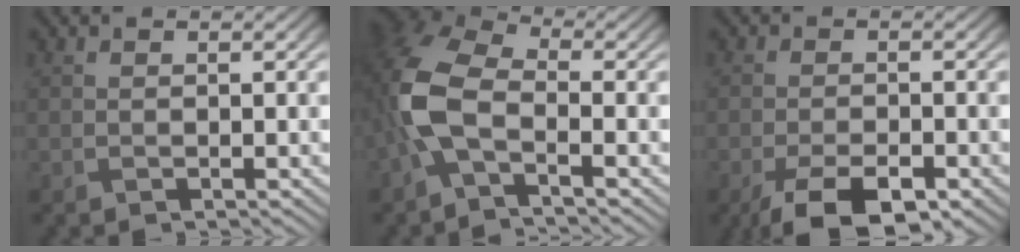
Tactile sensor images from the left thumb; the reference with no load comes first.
{"total": 8.8, "force": [-2.0, 4.4, 7.3], "torque": [-0.188, 0.007, -0.063]}
{"total": 7.0, "force": [-4.4, 2.5, 4.7], "torque": [-0.081, -0.008, -0.074]}